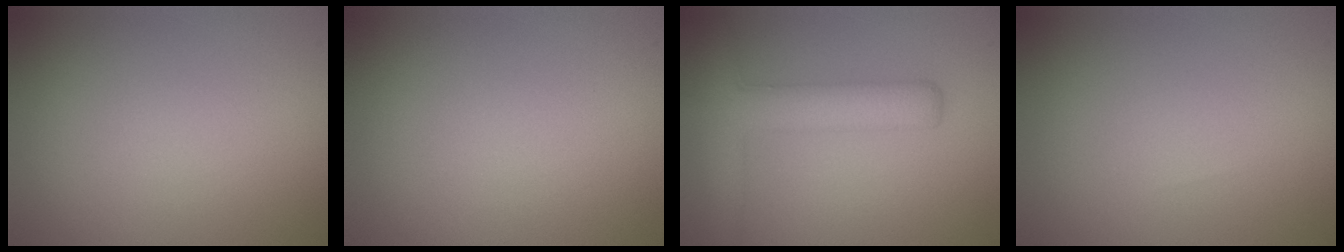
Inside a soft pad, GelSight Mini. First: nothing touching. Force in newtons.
{"total": 0.0}
{"total": 5.0, "press": 5.0, "slide": 0.3}
{"total": 0.0}